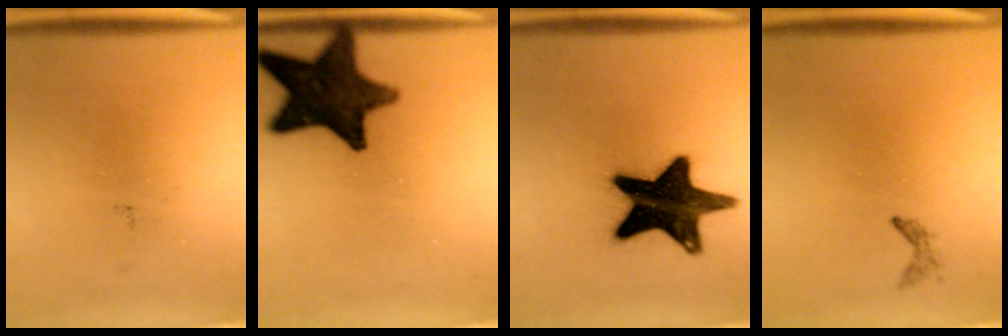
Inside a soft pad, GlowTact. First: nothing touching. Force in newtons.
{"total": 15.4}
{"total": 18.1}
{"total": 0.7}